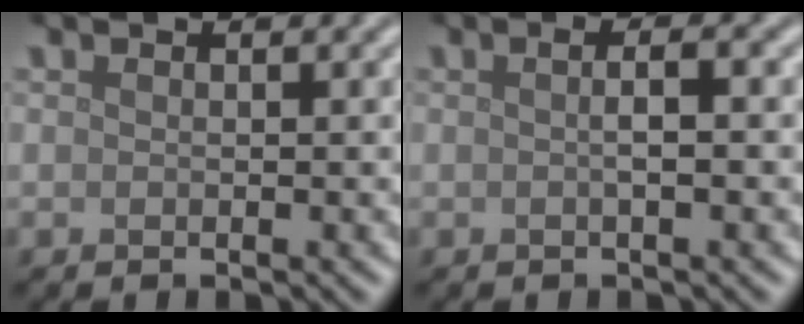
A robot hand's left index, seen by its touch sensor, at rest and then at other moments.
{"total": 2.2, "force": [0.3, 0.7, 2.1], "torque": [-0.013, 0.003, -0.009]}